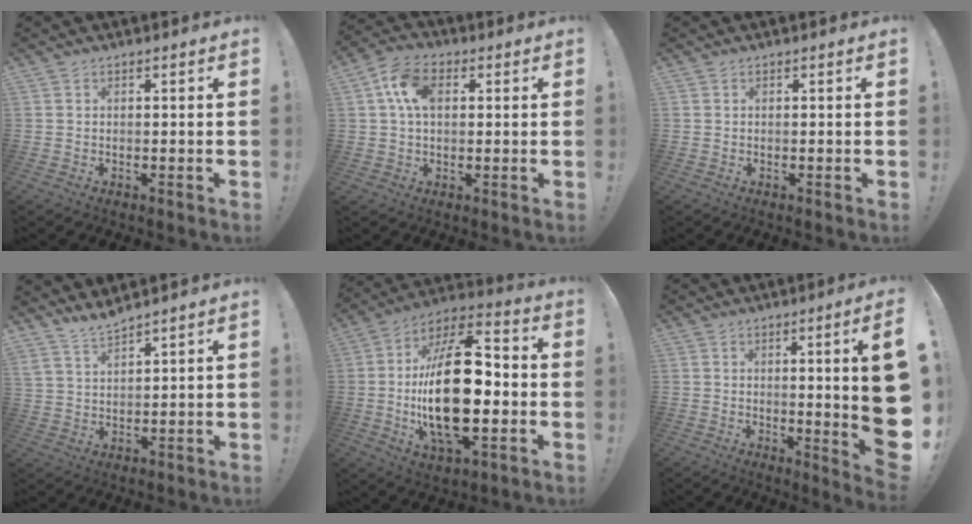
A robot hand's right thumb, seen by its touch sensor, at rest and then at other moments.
{"total": 10.2, "force": [2.8, 6.7, 7.2], "torque": [-0.138, 0.008, 0.050]}
{"total": 0.0}
{"total": 5.8, "force": [5.6, 0.2, 1.5], "torque": [-0.045, -0.032, 0.107]}
{"total": 27.1, "force": [-2.8, 12.7, 23.8], "torque": [-0.439, 0.009, -0.046]}
{"total": 12.7, "force": [0.8, -0.4, 12.6], "torque": [-0.168, -0.032, 0.011]}